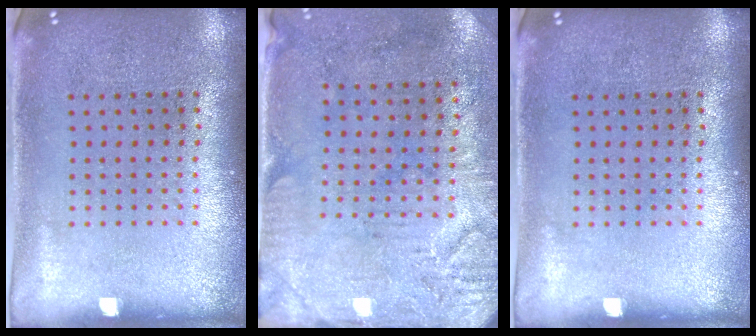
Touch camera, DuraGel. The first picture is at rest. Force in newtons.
{"total": 3.2, "press": 2.6, "slide": 1.8}
{"total": 0.0}